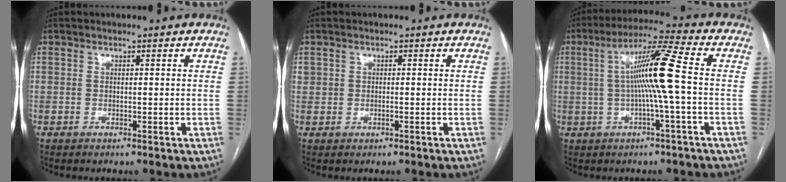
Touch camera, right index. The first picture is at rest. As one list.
[{"total": 1.2, "force": [0.2, 0.9, 0.6], "torque": [-0.017, 0.008, 0.009]}, {"total": 10.5, "force": [0.1, -1.1, 10.5], "torque": [-0.187, 0.013, 0.000]}]